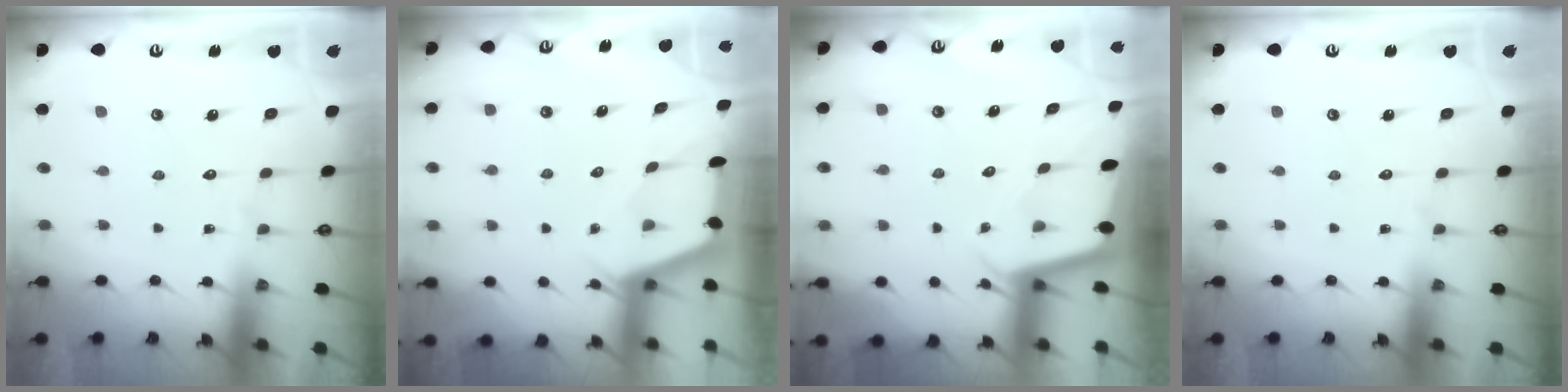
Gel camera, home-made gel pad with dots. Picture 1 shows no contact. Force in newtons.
{"total": 3.1, "press": 3.1, "slide": 0.0}
{"total": 2.0, "press": 2.0, "slide": 0.1}
{"total": 0.0}